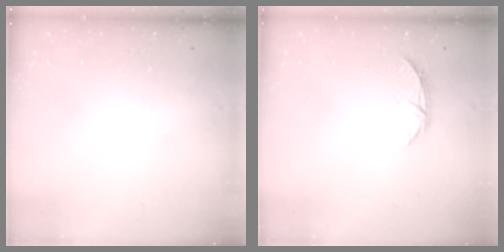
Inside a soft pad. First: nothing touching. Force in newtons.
{"total": 5.7, "press": 5.6, "slide": 0.4}